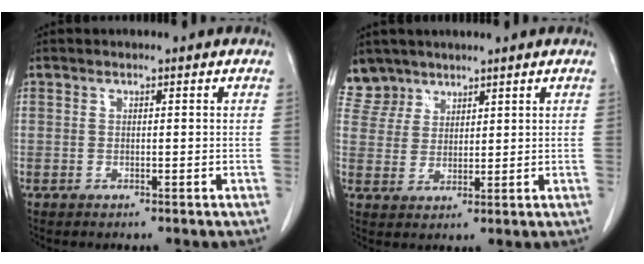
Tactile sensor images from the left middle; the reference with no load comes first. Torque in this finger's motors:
{"motor_torque": [0.47, -0.52, 0.02, -0.03]}